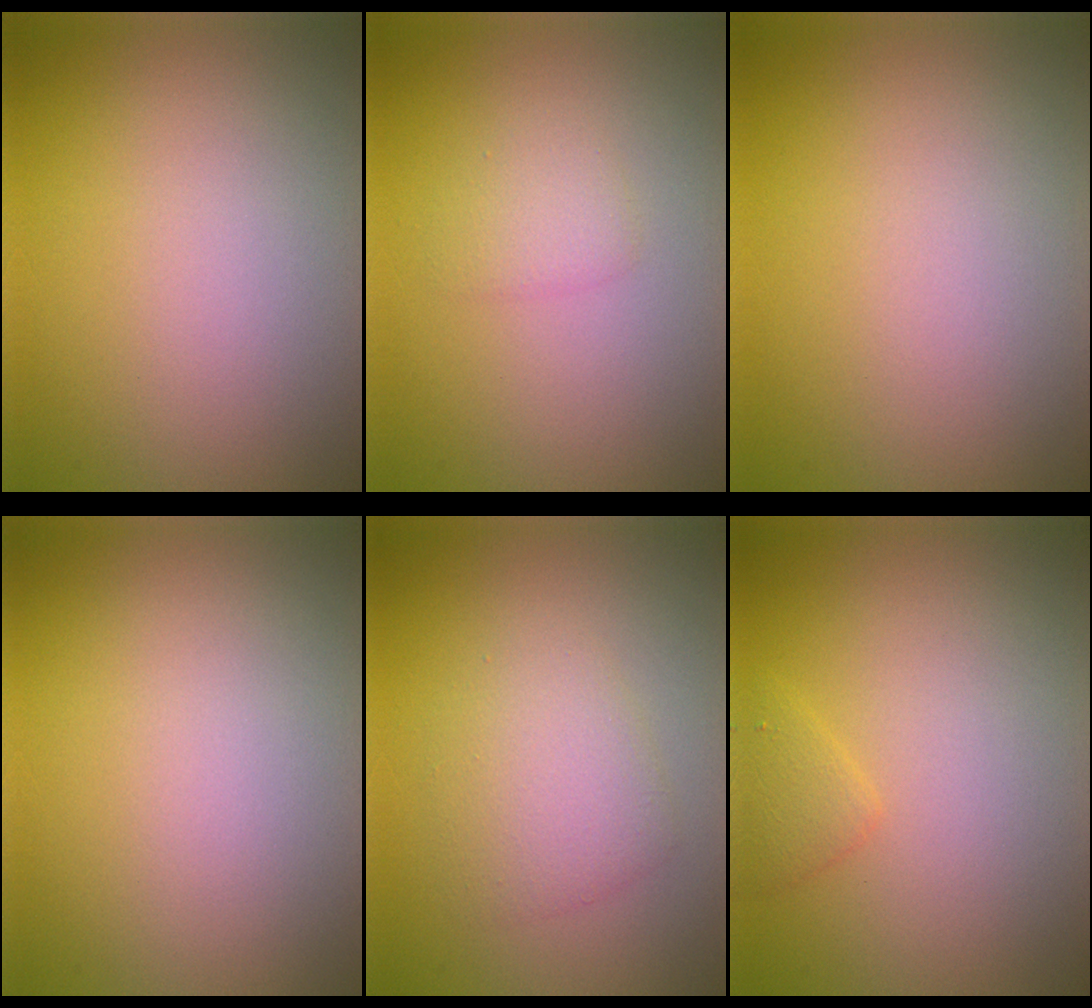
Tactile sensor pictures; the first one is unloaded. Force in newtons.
{"total": 1.3, "press": 1.3, "slide": 0.0}
{"total": 0.0}
{"total": 0.0}
{"total": 2.9, "press": 2.9, "slide": 0.1}
{"total": 1.2, "press": 1.2, "slide": 0.0}